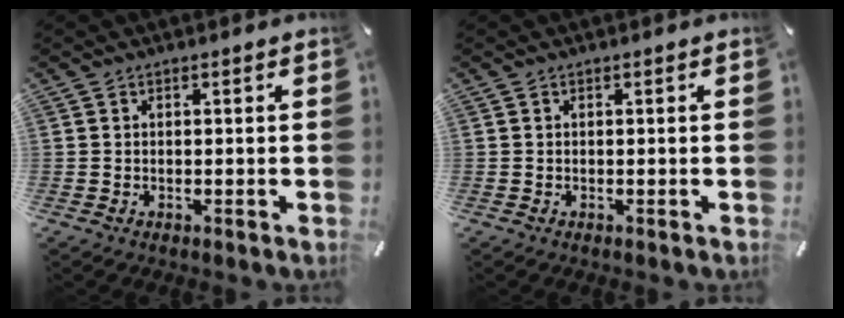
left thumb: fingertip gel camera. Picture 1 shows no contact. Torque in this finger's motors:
{"motor_torque": [-0.02, -0.02, 0.00, 0.00, 0.00]}